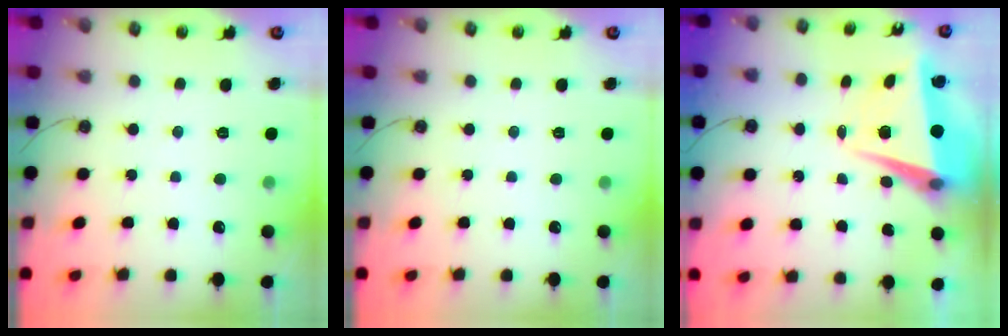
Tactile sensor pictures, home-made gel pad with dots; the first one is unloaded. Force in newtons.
{"total": 0.0}
{"total": 7.3, "press": 7.1, "slide": 1.8}